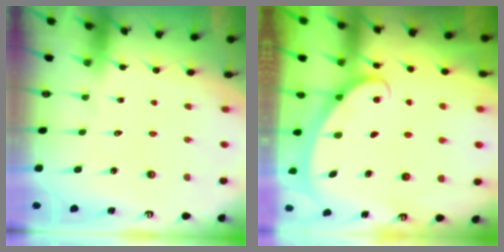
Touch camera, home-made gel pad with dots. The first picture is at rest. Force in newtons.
{"total": 2.1, "press": 2.1, "slide": 0.4}